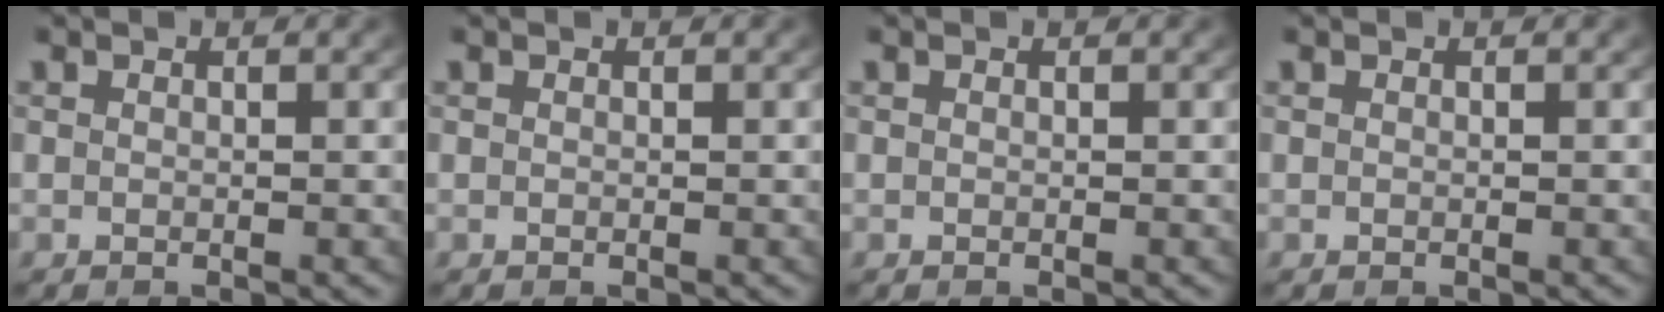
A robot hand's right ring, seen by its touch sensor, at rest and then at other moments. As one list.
[{"total": 0.0}, {"total": 0.0}, {"total": 0.0}]